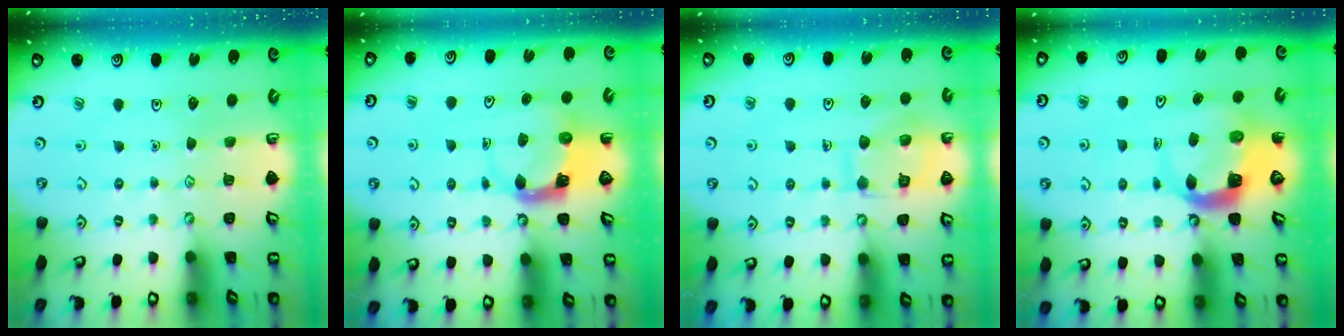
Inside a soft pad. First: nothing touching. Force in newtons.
{"total": 3.9, "press": 3.8, "slide": 0.6}
{"total": 11.5, "press": 11.5, "slide": 1.0}
{"total": 5.3, "press": 5.3, "slide": 0.8}